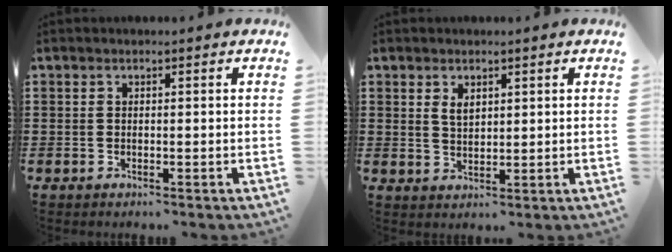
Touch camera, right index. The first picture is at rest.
{"total": 2.0, "force": [1.2, 1.1, 1.1], "torque": [-0.016, 0.000, 0.021]}